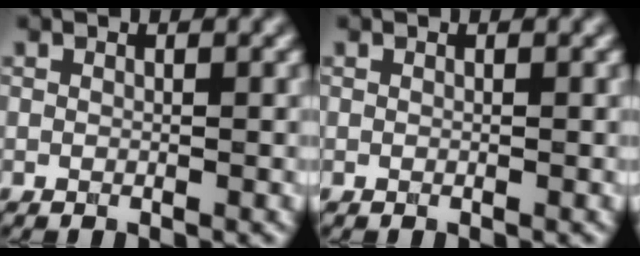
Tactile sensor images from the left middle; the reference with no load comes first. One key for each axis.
{"total": 0.0}